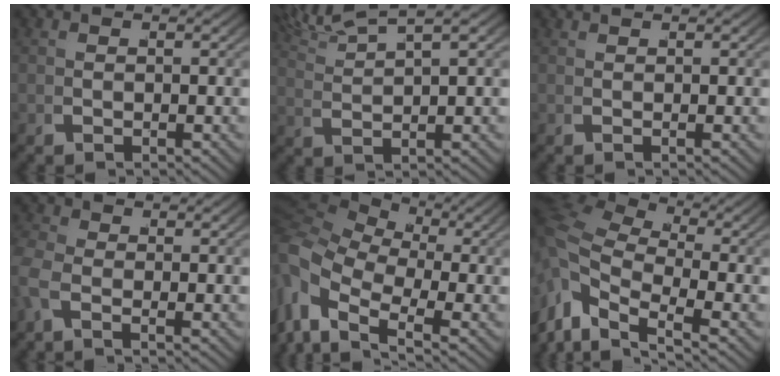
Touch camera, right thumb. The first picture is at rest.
{"total": 4.7, "force": [4.4, 0.0, 1.5], "torque": [-0.014, 0.037, 0.070]}
{"total": 1.4, "force": [1.1, -0.9, 0.2], "torque": [0.008, 0.014, 0.013]}
{"total": 1.8, "force": [-0.8, 1.3, 1.0], "torque": [-0.020, 0.008, -0.029]}
{"total": 8.5, "force": [-1.8, 5.9, 5.9], "torque": [-0.125, -0.026, -0.031]}
{"total": 7.8, "force": [0.1, 5.4, 5.7], "torque": [-0.117, -0.006, -0.006]}